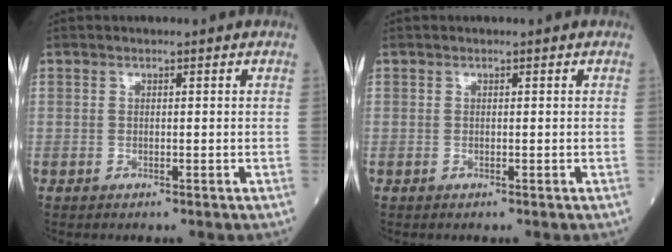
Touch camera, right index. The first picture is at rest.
{"total": 0.0}